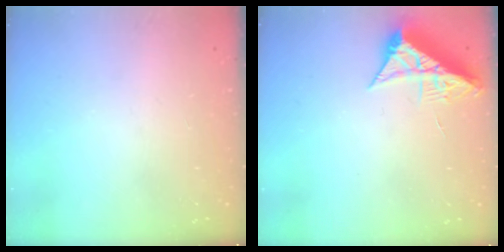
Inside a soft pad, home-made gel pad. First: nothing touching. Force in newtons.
{"total": 7.7, "press": 7.7, "slide": 0.4}